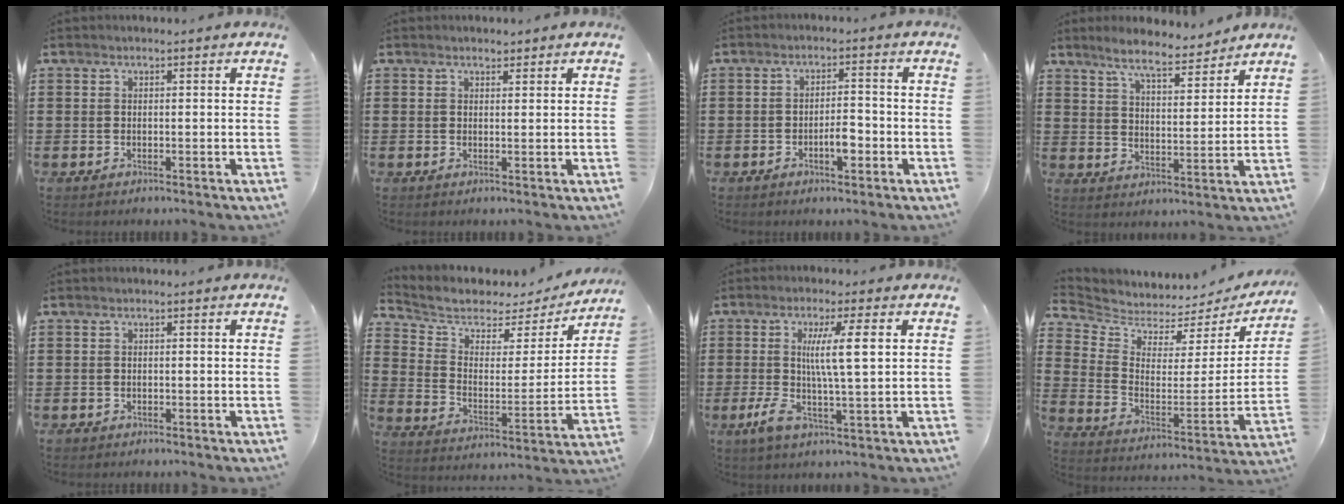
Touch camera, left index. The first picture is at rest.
{"total": 1.3, "force": [1.1, 0.4, 0.4], "torque": [-0.008, 0.003, 0.021]}
{"total": 3.7, "force": [-1.5, 1.4, 3.0], "torque": [-0.046, 0.004, -0.030]}
{"total": 6.8, "force": [6.0, 0.6, 3.1], "torque": [-0.081, -0.022, 0.106]}
{"total": 0.5, "force": [-0.4, 0.3, 0.1], "torque": [-0.004, 0.002, -0.010]}
{"total": 5.0, "force": [4.1, 2.4, 1.6], "torque": [-0.062, -0.028, 0.065]}
{"total": 8.4, "force": [1.3, 1.0, 8.3], "torque": [-0.163, 0.000, 0.015]}
{"total": 4.2, "force": [3.9, 1.4, 0.4], "torque": [-0.039, -0.044, 0.064]}